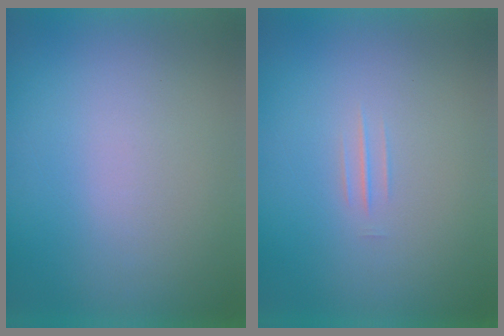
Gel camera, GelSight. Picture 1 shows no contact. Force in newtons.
{"total": 1.2}